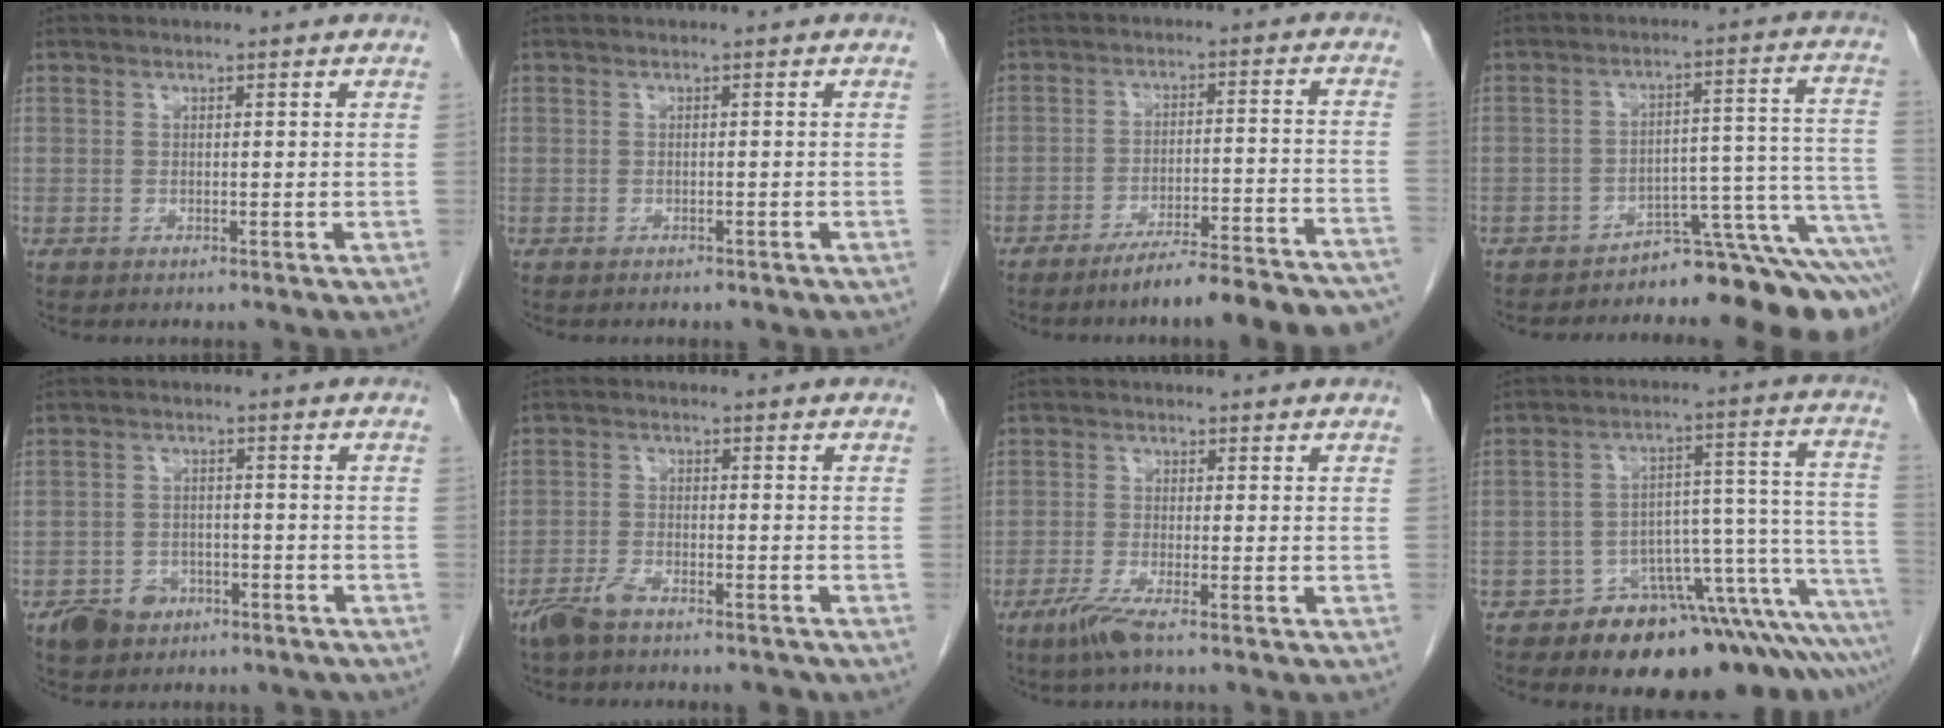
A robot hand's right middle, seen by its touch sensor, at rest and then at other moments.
{"total": 2.4, "force": [-2.1, 0.9, 0.9], "torque": [-0.021, -0.003, -0.019]}
{"total": 17.9, "force": [-16.1, 0.5, 7.8], "torque": [-0.073, 0.011, -0.218]}
{"total": 11.3, "force": [-10.0, 1.0, 5.2], "torque": [-0.023, 0.062, -0.139]}
{"total": 5.3, "force": [-3.4, 3.7, 1.5], "torque": [-0.025, 0.011, -0.047]}
{"total": 6.1, "force": [-5.1, 1.7, 2.8], "torque": [-0.051, -0.004, -0.088]}
{"total": 3.6, "force": [-2.3, 0.0, 2.8], "torque": [-0.061, -0.011, -0.050]}
{"total": 16.3, "force": [-13.3, 3.3, 8.8], "torque": [-0.020, 0.071, -0.178]}